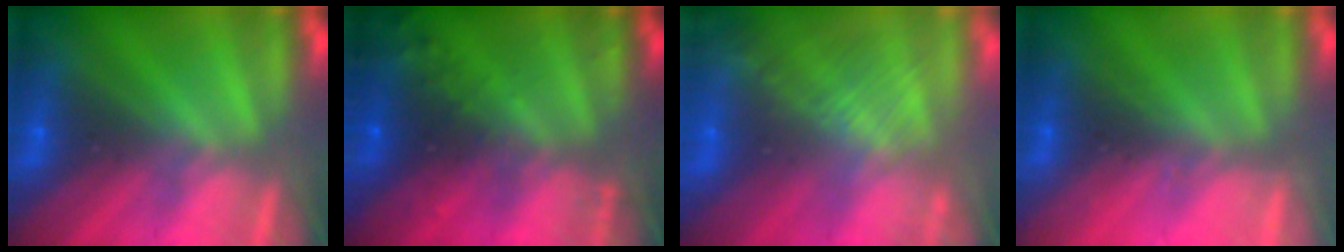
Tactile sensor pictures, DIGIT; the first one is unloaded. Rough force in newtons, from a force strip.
{"total": 7.4}
{"total": 2.9}
{"total": 2.3}